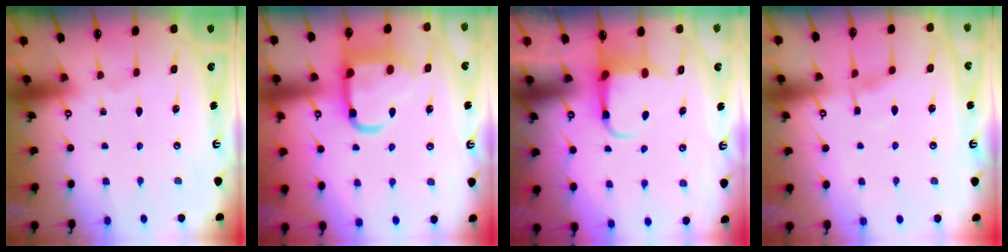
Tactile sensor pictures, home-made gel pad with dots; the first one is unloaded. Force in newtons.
{"total": 13.9, "press": 13.8, "slide": 1.7}
{"total": 4.4, "press": 4.4, "slide": 0.2}
{"total": 5.7, "press": 5.6, "slide": 0.6}